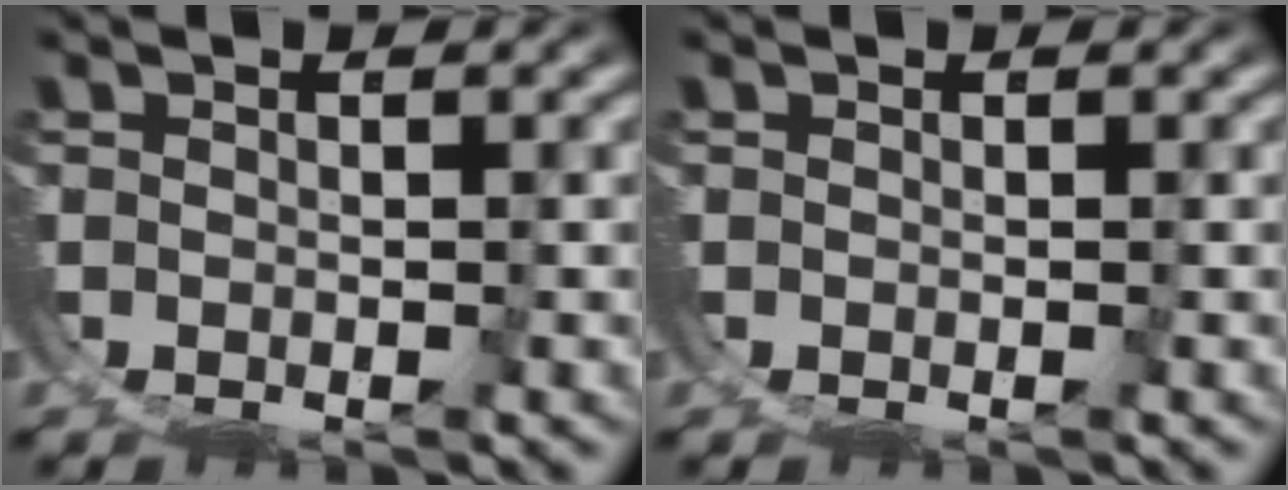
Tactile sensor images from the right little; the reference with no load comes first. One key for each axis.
{"total": 0.0}